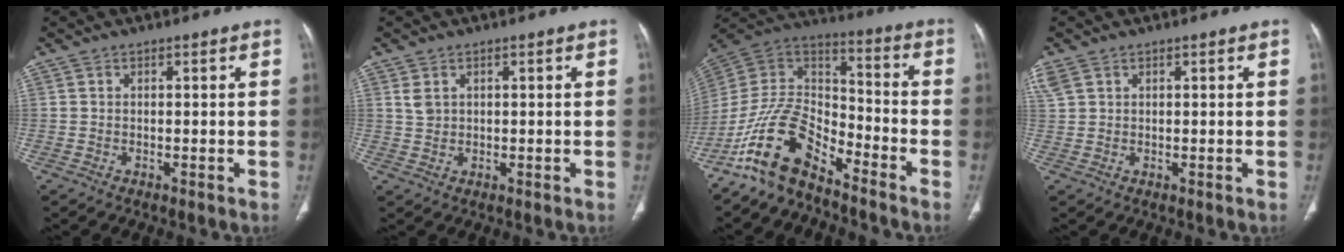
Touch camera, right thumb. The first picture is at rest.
{"total": 2.1, "force": [0.9, 1.6, 1.0], "torque": [-0.015, 0.000, 0.026]}
{"total": 13.9, "force": [-10.2, 6.2, 7.2], "torque": [-0.116, 0.092, -0.203]}
{"total": 3.2, "force": [1.9, 2.1, 1.6], "torque": [-0.049, 0.013, 0.050]}